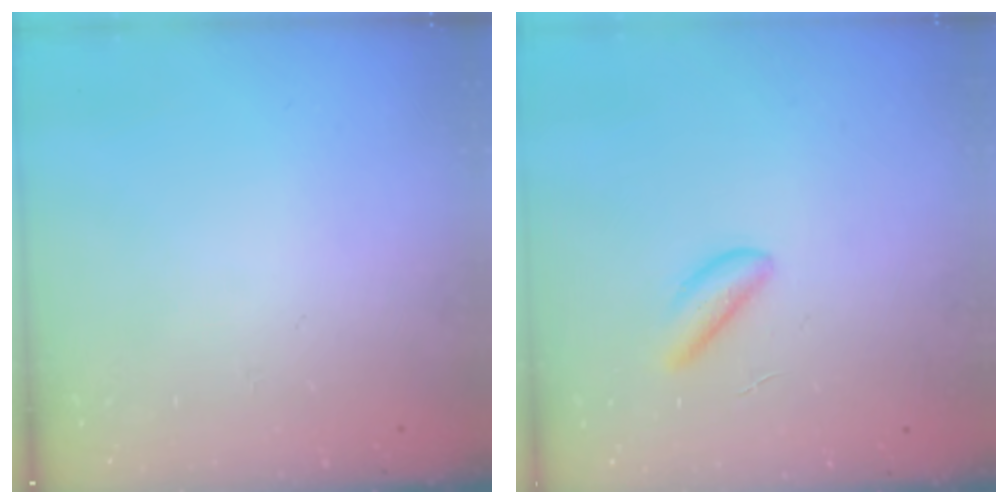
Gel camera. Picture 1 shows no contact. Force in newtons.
{"total": 2.8, "press": 2.7, "slide": 0.3}